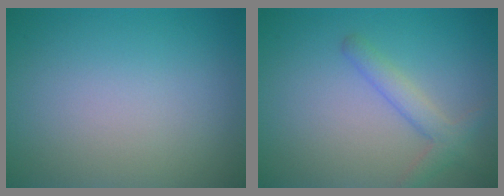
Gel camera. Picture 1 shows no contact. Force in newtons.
{"total": 2.5, "press": 2.5, "slide": 0.1}